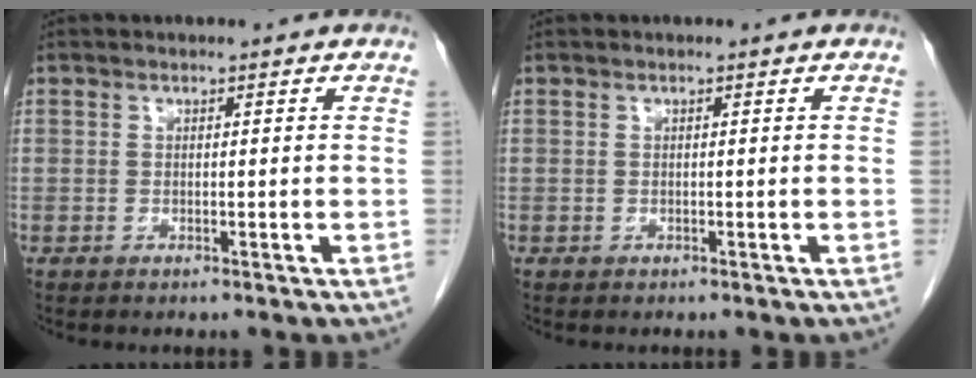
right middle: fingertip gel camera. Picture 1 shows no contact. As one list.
[{"total": 0.0}]